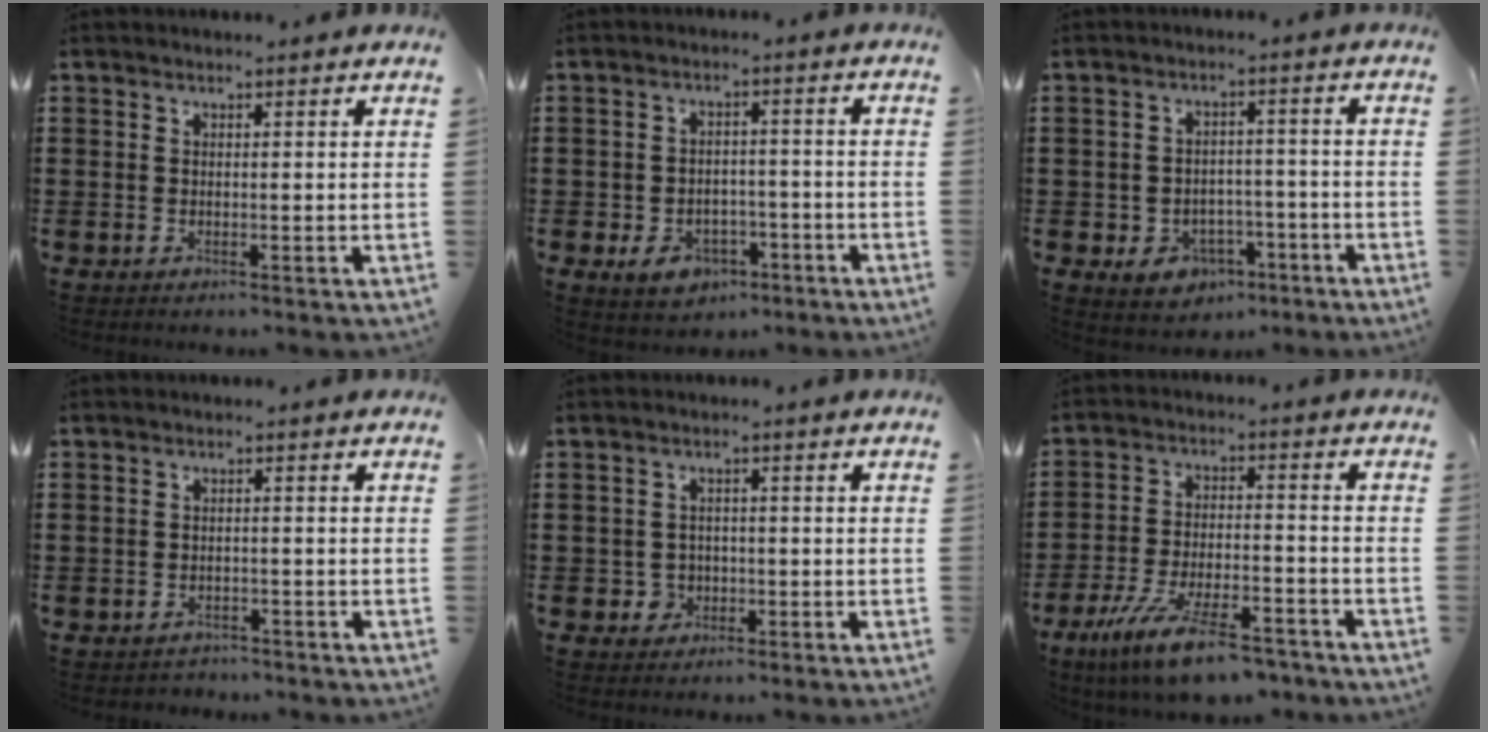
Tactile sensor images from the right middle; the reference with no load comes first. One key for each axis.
{"total": 4.5, "fx": -2.8, "fy": 2.8, "fz": 2.1, "tx": -0.037, "ty": 0.004, "tz": -0.056}
{"total": 4.1, "fx": -2.7, "fy": 2.7, "fz": 1.4, "tx": -0.038, "ty": 0.006, "tz": -0.053}
{"total": 1.4, "fx": -1.4, "fy": 0.4, "fz": -0.3, "tx": -0.001, "ty": 0.000, "tz": -0.032}
{"total": 2.2, "fx": -0.8, "fy": 2.0, "fz": 0.5, "tx": -0.018, "ty": 0.003, "tz": -0.020}
{"total": 10.8, "fx": -8.8, "fy": 2.0, "fz": 5.9, "tx": -0.117, "ty": 0.019, "tz": -0.170}